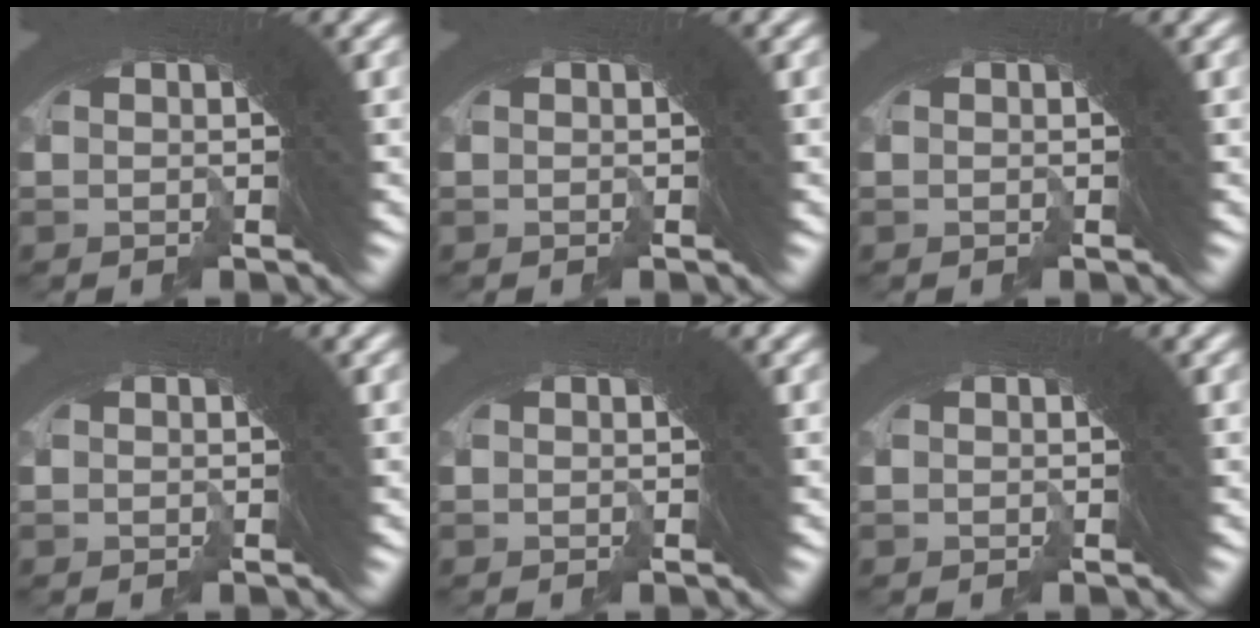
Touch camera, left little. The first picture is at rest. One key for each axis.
{"total": 0.0}
{"total": 0.0}
{"total": 0.0}
{"total": 0.0}
{"total": 0.0}